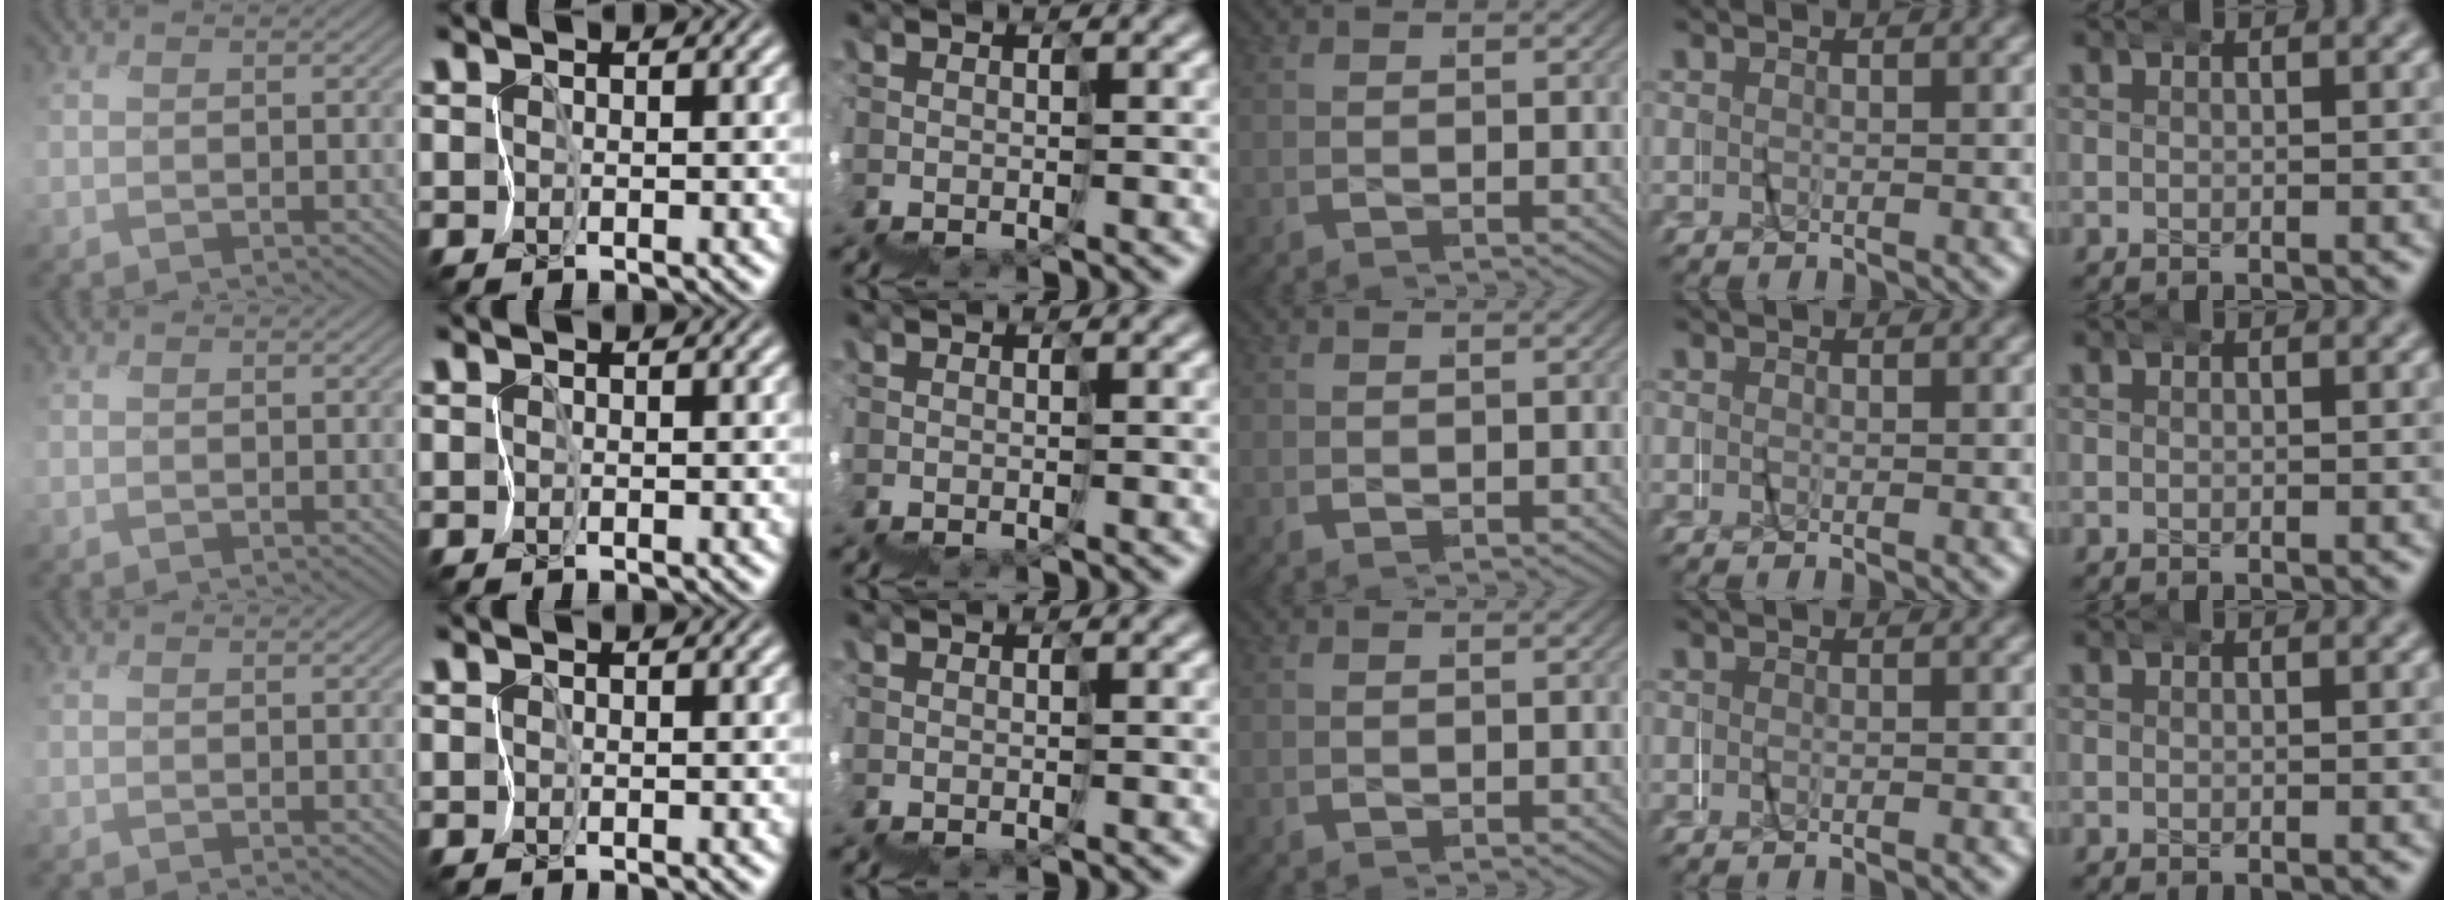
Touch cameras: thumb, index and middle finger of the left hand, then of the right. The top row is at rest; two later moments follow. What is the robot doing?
{"motion": "wrap", "object": "netting"}